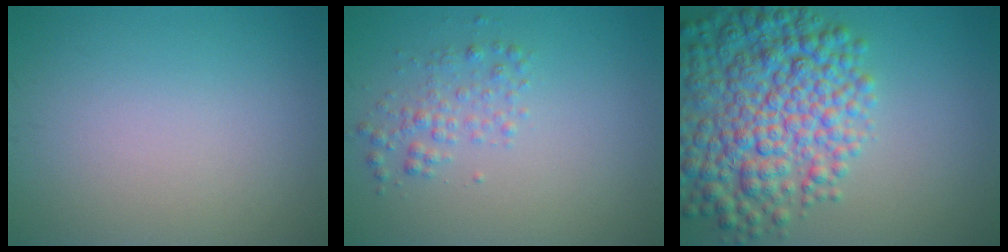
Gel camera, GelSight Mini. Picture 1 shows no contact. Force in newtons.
{"total": 1.9, "press": 1.9, "slide": 0.1}
{"total": 9.6, "press": 9.6, "slide": 0.3}